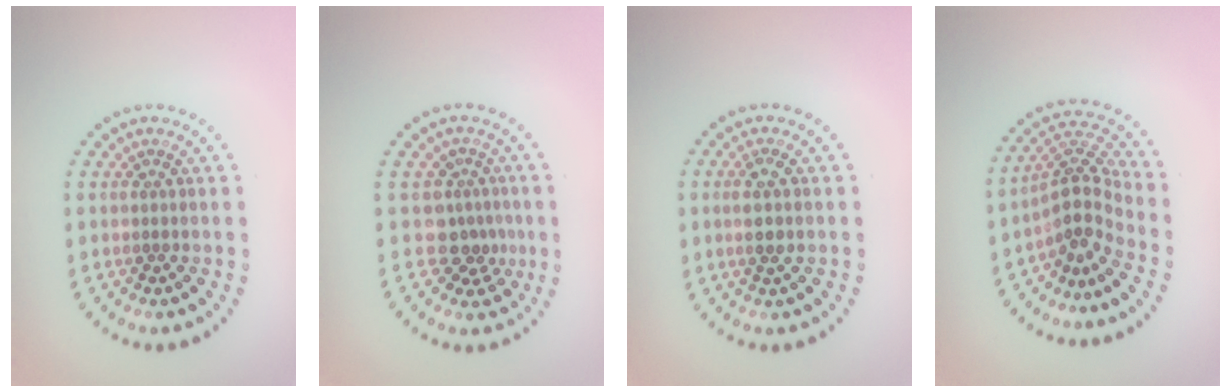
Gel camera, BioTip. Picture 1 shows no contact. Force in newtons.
{"total": 2.9, "press": 2.1, "slide": 2.0}
{"total": 1.5, "press": 1.3, "slide": 0.8}
{"total": 3.6, "press": 2.6, "slide": 2.5}